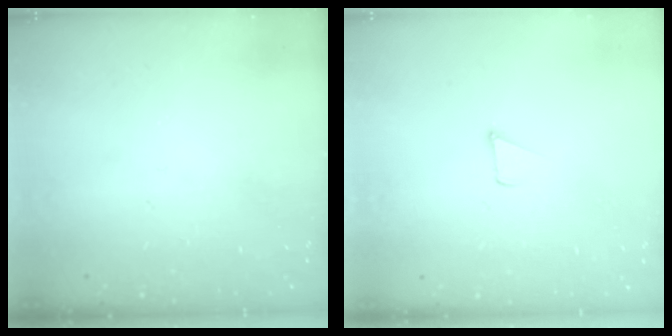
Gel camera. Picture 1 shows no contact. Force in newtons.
{"total": 1.8, "press": 1.7, "slide": 0.1}